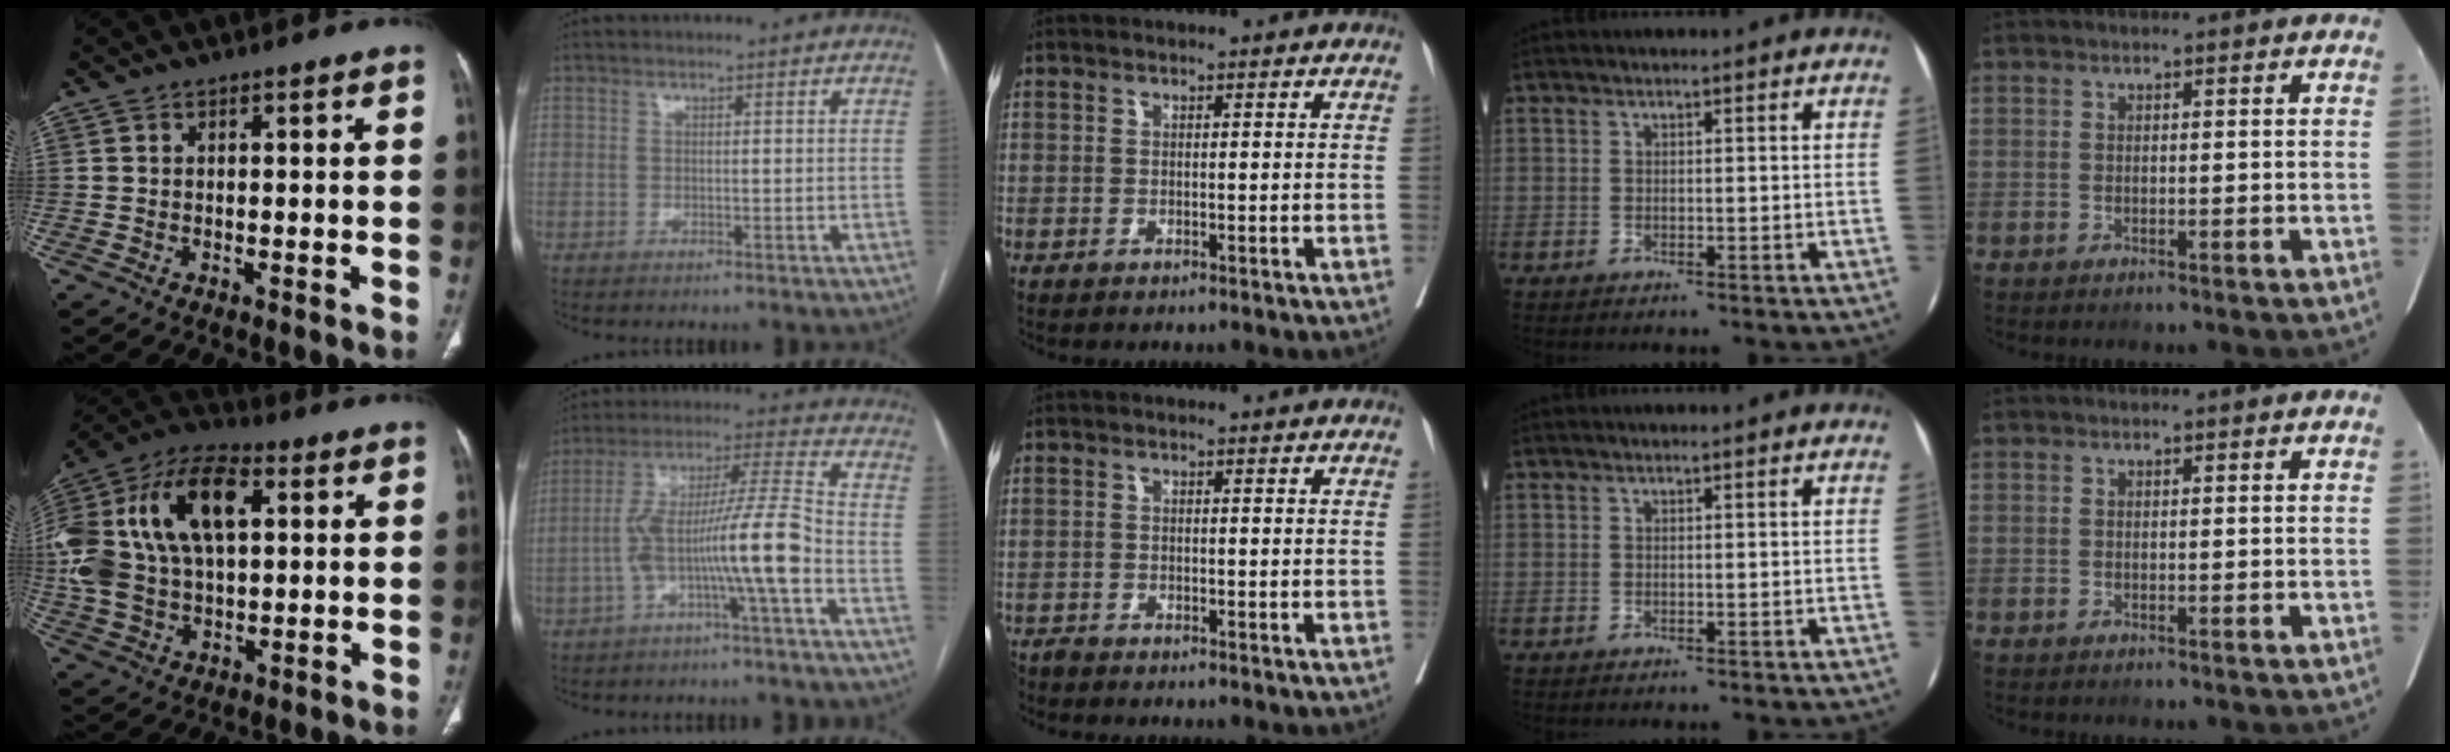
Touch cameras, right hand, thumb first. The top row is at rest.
{"thumb": {"total": 24.9, "force": [5.4, 14.2, 19.8], "torque": [-0.412, 0.026, 0.091]}, "index": {"total": 12.1, "force": [-4.1, -0.4, 11.4], "torque": [-0.208, 0.026, -0.073]}, "middle": {"total": 1.2, "force": [-1.2, 0.0, 0.0], "torque": [-0.002, -0.004, -0.026]}}